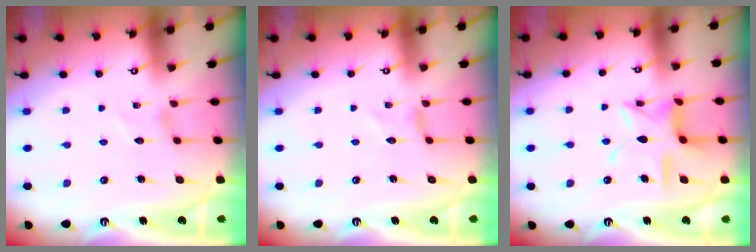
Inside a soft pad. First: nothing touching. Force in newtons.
{"total": 0.0}
{"total": 12.8, "press": 12.8, "slide": 1.1}